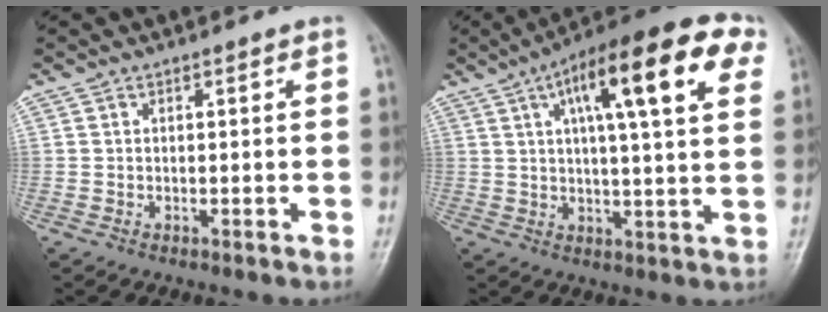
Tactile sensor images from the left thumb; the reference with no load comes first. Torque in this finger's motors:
{"motor_torque": [1.18, 1.35, 1.80, -0.97, 0.16]}